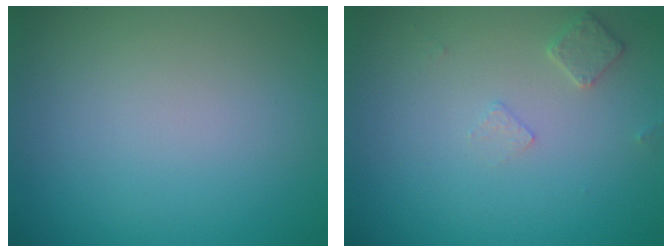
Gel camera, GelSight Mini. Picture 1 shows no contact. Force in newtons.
{"total": 1.5, "press": 1.4, "slide": 0.3}